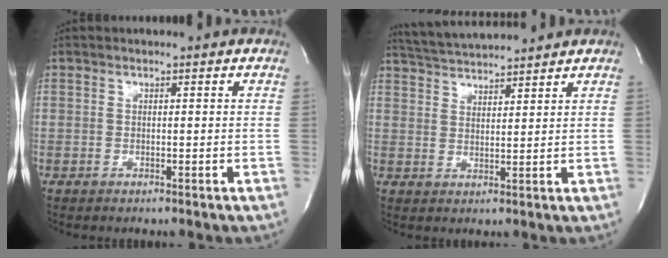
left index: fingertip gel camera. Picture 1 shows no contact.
{"total": 7.9, "force": [7.6, -0.4, 1.9], "torque": [-0.047, 0.021, 0.132]}